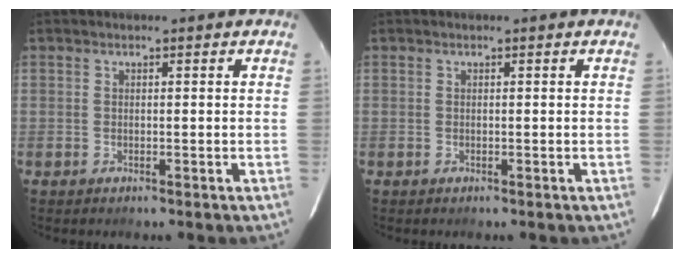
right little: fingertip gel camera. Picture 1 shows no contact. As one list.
[{"total": 0.0}]